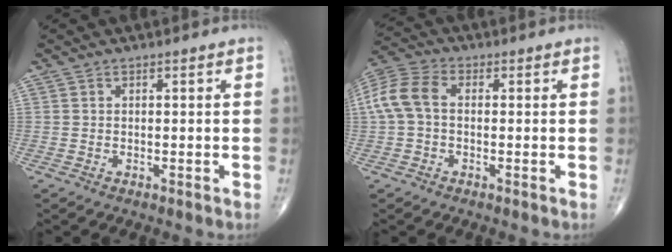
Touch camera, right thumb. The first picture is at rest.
{"total": 8.2, "force": [0.2, 5.4, 6.1], "torque": [-0.133, 0.025, -0.004]}